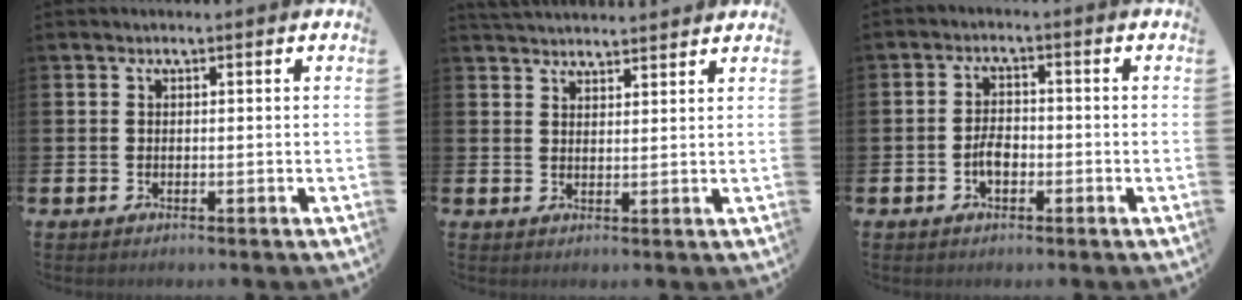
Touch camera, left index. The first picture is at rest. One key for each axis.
{"total": 3.4, "fx": 3.4, "fy": 0.3, "fz": 0.1, "tx": -0.007, "ty": -0.014, "tz": 0.063}
{"total": 2.9, "fx": -1.0, "fy": 1.6, "fz": 2.2, "tx": -0.028, "ty": 0.000, "tz": -0.021}